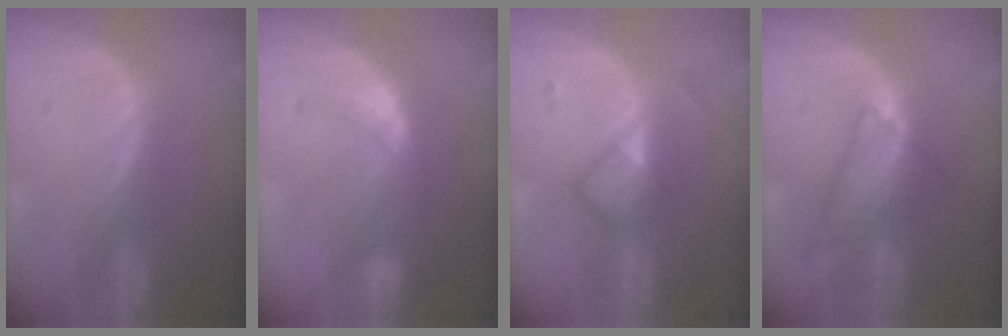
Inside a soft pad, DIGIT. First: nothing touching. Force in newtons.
{"total": 5.8, "press": 5.3, "slide": 2.4}
{"total": 4.7, "press": 4.4, "slide": 1.6}
{"total": 7.6, "press": 6.4, "slide": 4.0}